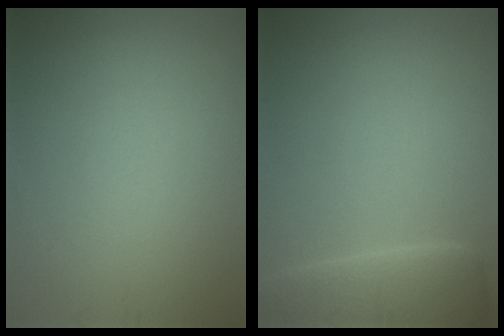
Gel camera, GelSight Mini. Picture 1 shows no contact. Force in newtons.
{"total": 5.0, "press": 4.9, "slide": 0.7}